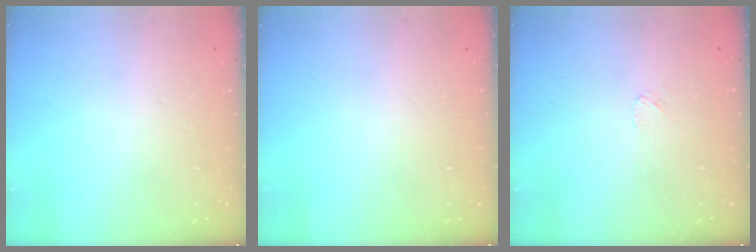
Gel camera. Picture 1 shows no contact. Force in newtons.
{"total": 0.0}
{"total": 3.4, "press": 3.4, "slide": 0.4}